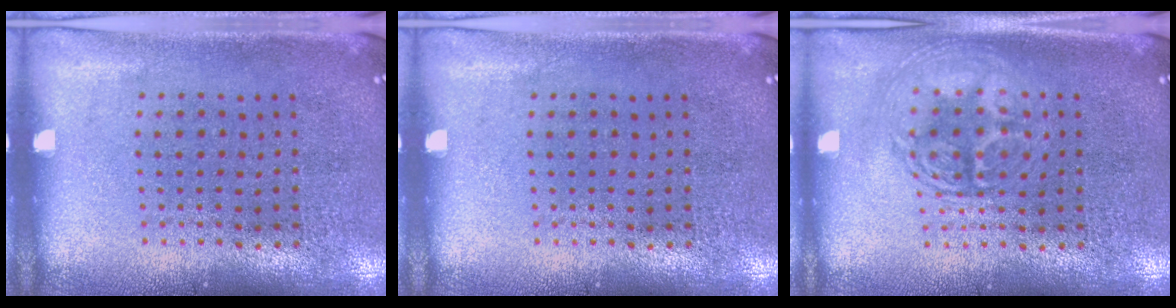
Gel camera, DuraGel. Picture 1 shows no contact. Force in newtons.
{"total": 0.0}
{"total": 1.7, "press": 1.7, "slide": 0.3}